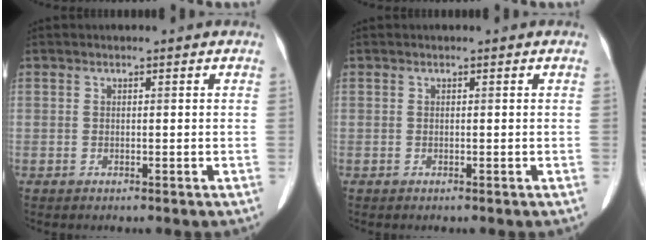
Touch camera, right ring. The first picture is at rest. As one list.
[{"total": 0.0}]